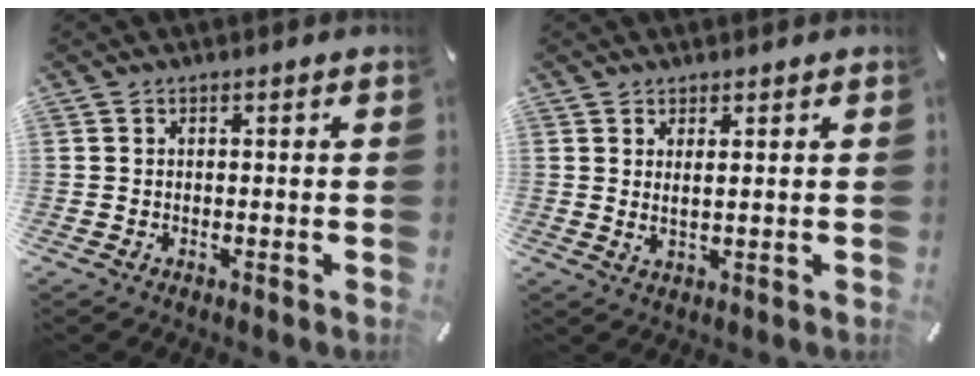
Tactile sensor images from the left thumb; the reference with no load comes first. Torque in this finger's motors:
{"motor_torque": [-0.03, -0.11, -0.13, -0.06, -0.02]}